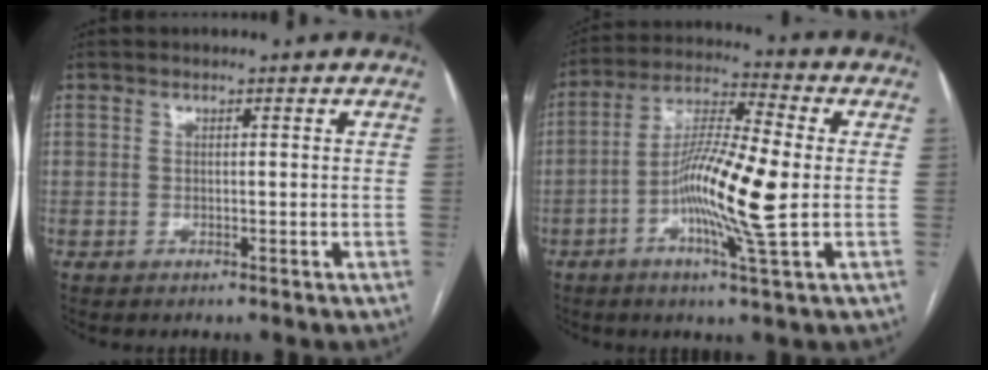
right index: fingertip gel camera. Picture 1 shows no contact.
{"total": 13.2, "force": [-2.2, 0.3, 13.0], "torque": [-0.248, -0.002, -0.049]}